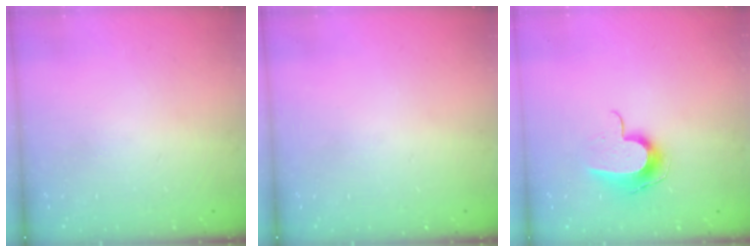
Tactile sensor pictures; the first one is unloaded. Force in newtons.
{"total": 0.0}
{"total": 10.7, "press": 10.6, "slide": 0.8}